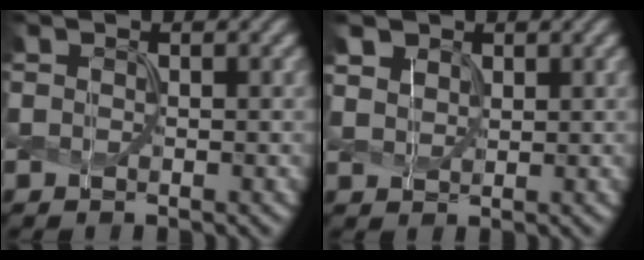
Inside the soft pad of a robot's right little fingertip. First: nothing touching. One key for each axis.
{"total": 2.4, "fx": 1.5, "fy": 1.7, "fz": 0.9, "tx": -0.033, "ty": 0.001, "tz": 0.035}